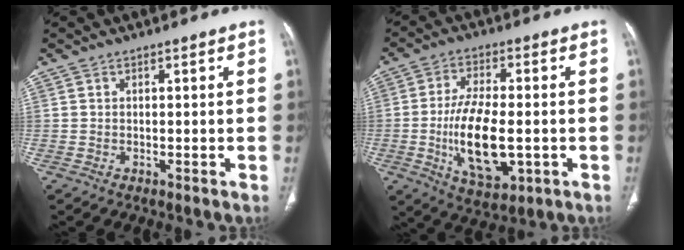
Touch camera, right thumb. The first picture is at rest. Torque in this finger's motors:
{"motor_torque": [2.56, 1.16, 1.42, -1.36, 0.55]}